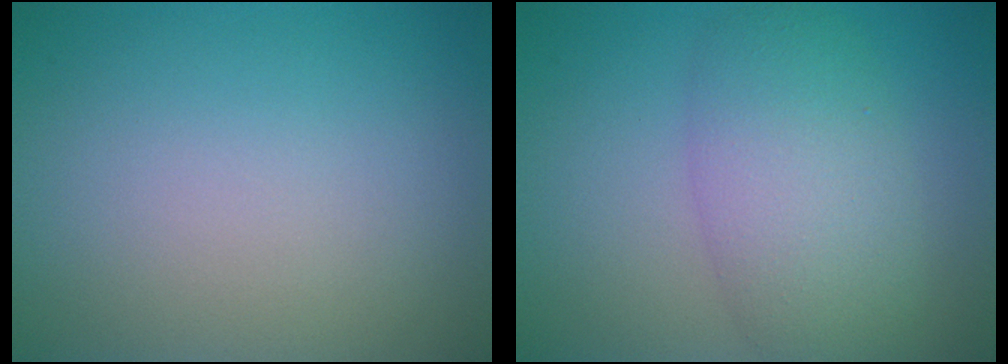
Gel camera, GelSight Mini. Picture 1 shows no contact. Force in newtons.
{"total": 5.9, "press": 5.9, "slide": 0.1}